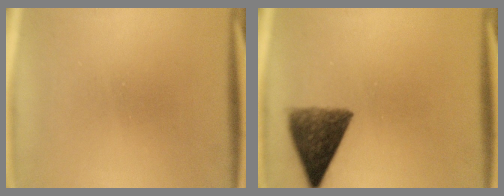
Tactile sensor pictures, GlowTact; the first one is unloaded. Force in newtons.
{"total": 8.9}